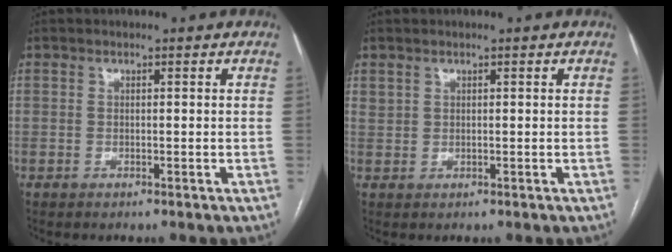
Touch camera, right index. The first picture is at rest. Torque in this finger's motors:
{"motor_torque": [-0.10, 0.03, -0.03, 0.00]}